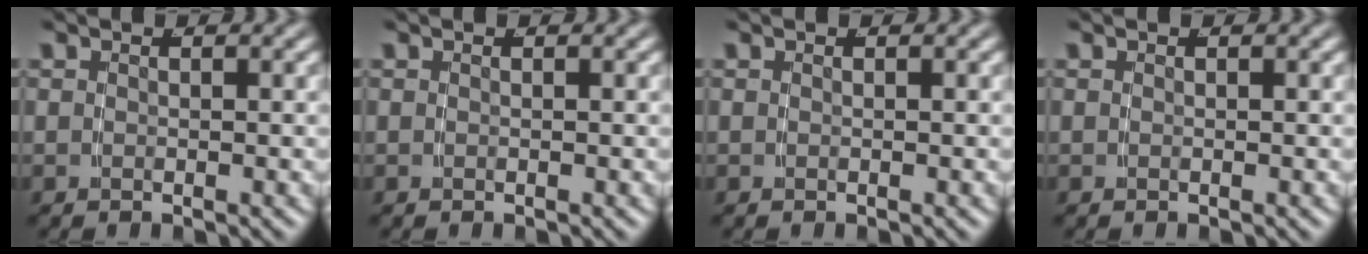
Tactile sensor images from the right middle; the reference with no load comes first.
{"total": 0.0}
{"total": 0.0}
{"total": 0.0}